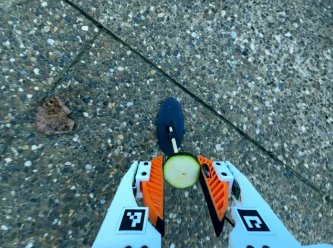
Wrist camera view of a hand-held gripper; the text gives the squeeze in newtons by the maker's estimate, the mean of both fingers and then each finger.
{"total": 7.1, "left": 6.9, "right": 7.3}